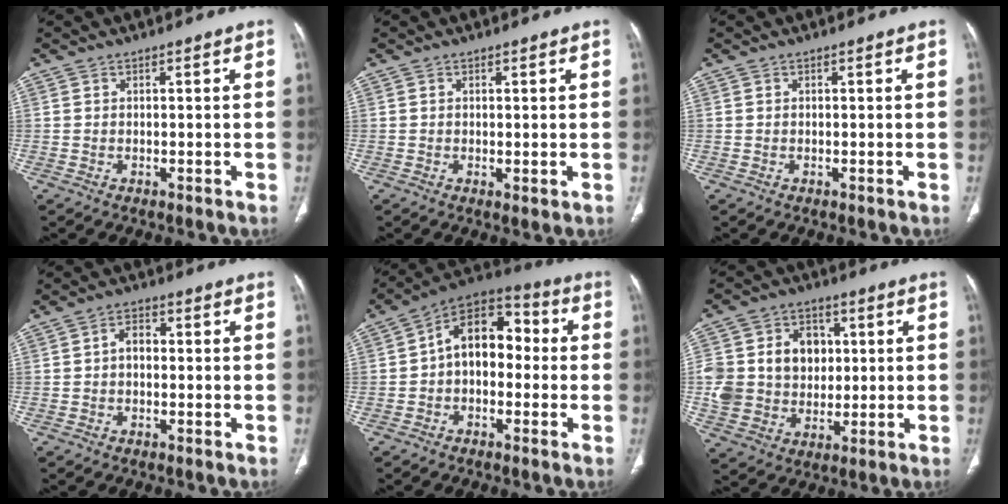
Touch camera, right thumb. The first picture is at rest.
{"total": 1.0, "force": [0.0, 0.3, 1.0], "torque": [-0.023, -0.008, 0.004]}
{"total": 0.0}
{"total": 3.3, "force": [-0.2, 2.3, 2.4], "torque": [-0.031, 0.015, -0.009]}
{"total": 12.9, "force": [-0.2, 8.6, 9.6], "torque": [-0.112, 0.044, -0.019]}
{"total": 17.2, "force": [2.2, 14.3, 9.3], "torque": [-0.151, 0.023, 0.056]}